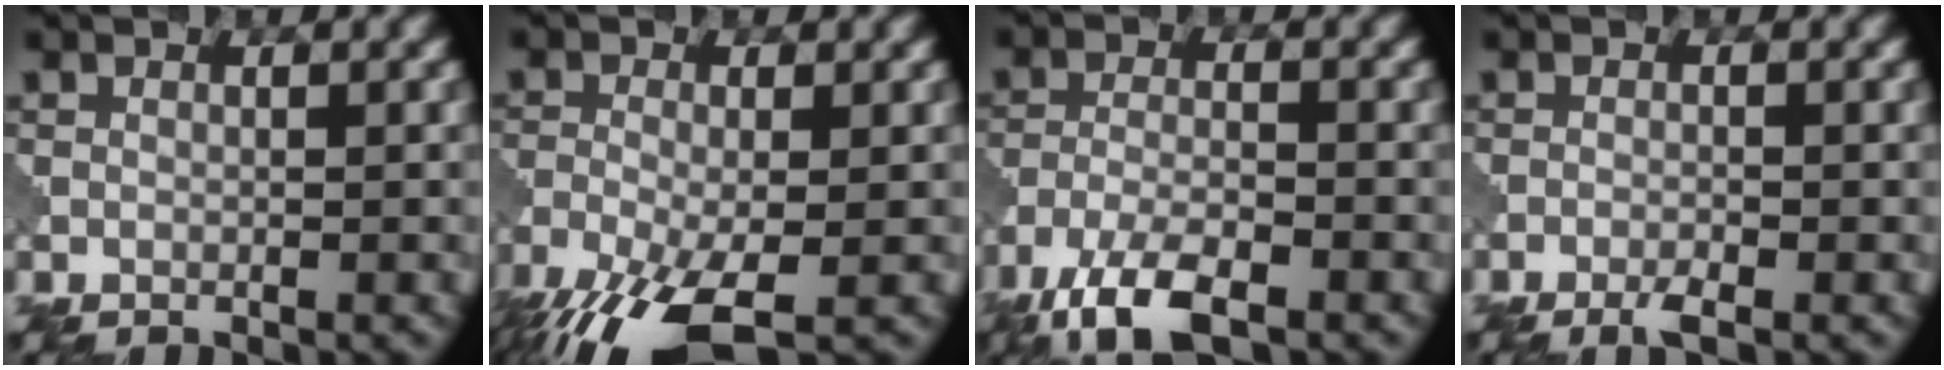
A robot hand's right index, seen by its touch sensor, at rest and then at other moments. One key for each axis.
{"total": 9.4, "fx": -5.7, "fy": 3.2, "fz": 6.8, "tx": -0.151, "ty": -0.031, "tz": -0.109}
{"total": 6.5, "fx": -4.6, "fy": 1.9, "fz": 4.2, "tx": -0.084, "ty": -0.005, "tz": -0.093}
{"total": 1.6, "fx": -1.1, "fy": 0.2, "fz": 1.2, "tx": -0.022, "ty": 0.000, "tz": -0.023}